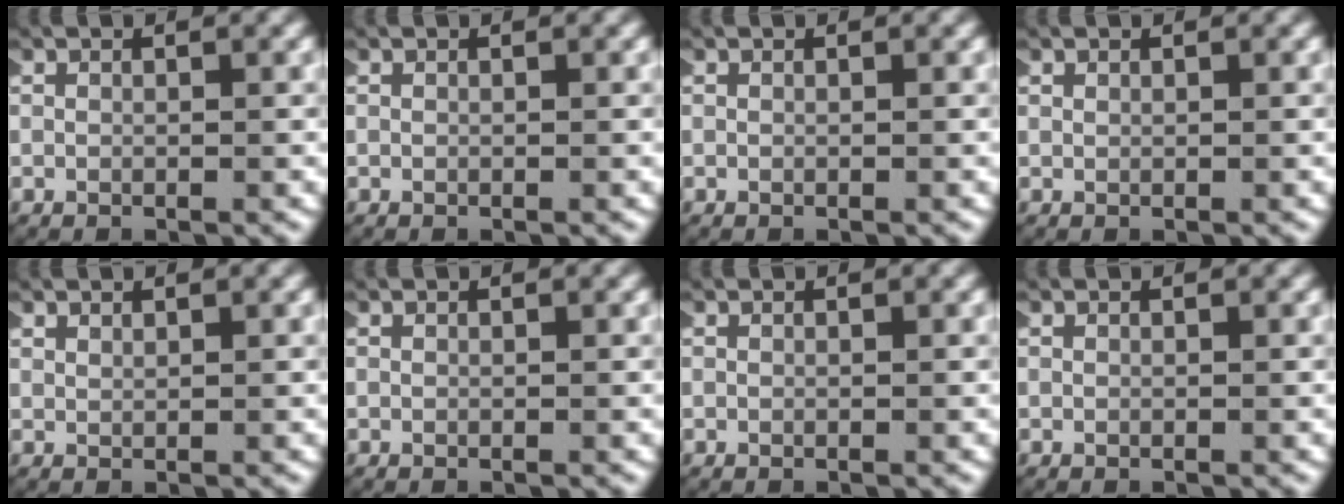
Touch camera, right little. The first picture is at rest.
{"total": 0.0}
{"total": 0.0}
{"total": 0.0}
{"total": 0.7, "force": [0.7, 0.0, 0.1], "torque": [-0.006, -0.004, 0.020]}
{"total": 0.0}
{"total": 0.0}
{"total": 0.0}